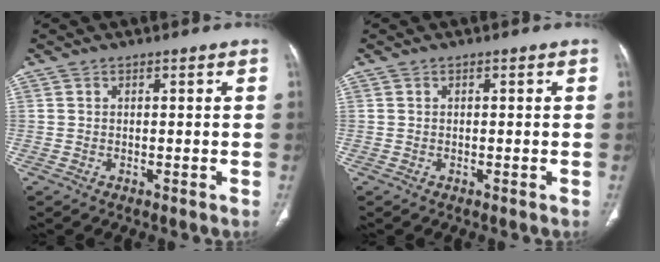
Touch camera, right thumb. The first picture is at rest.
{"total": 0.0}